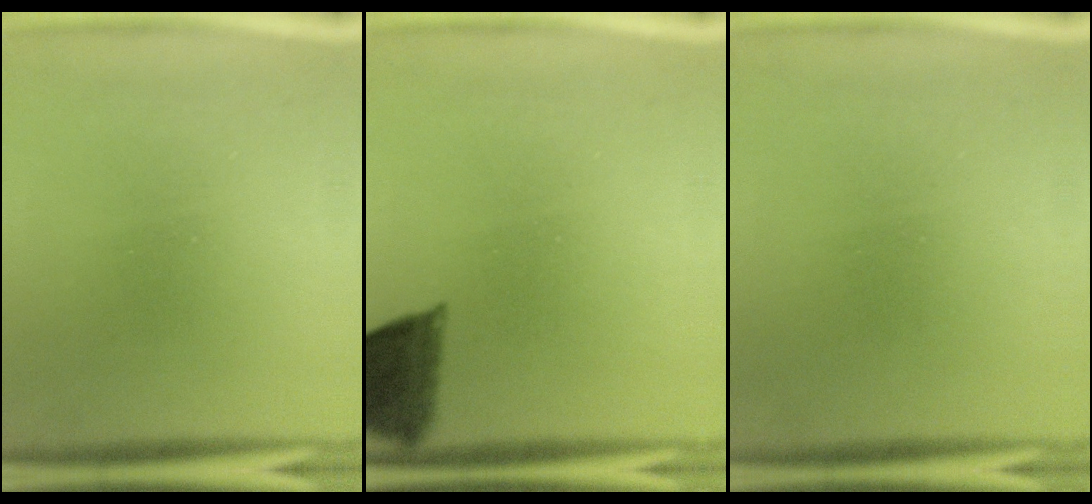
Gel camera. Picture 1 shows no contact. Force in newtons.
{"total": 9.5}
{"total": 1.6}